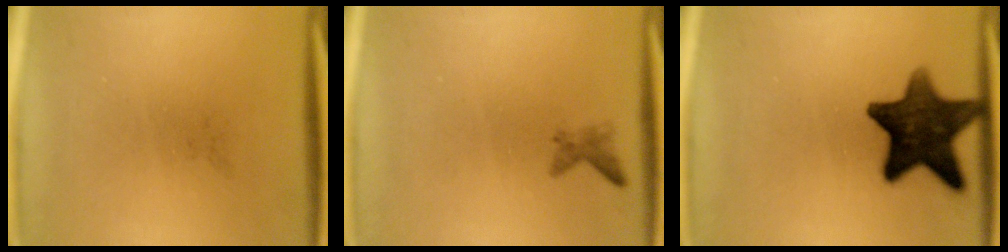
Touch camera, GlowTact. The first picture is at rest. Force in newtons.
{"total": 1.1}
{"total": 13.4}